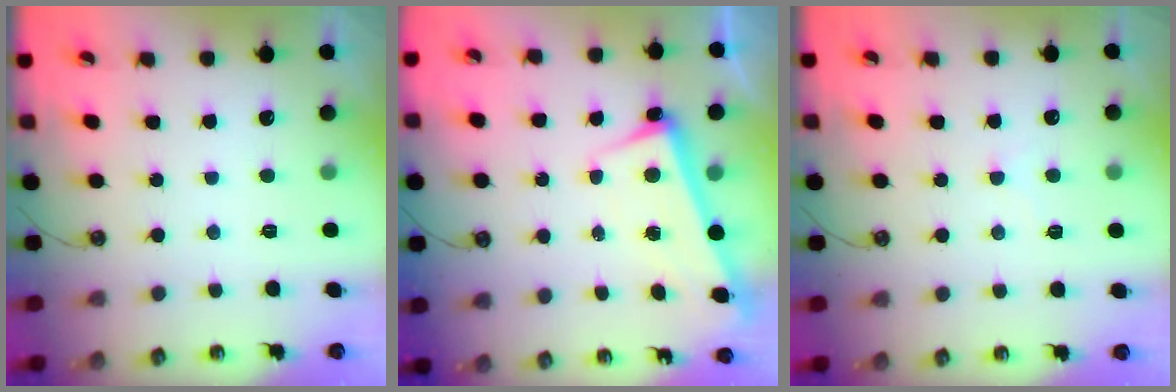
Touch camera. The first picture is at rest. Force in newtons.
{"total": 2.6, "press": 2.4, "slide": 0.9}
{"total": 1.3, "press": 1.2, "slide": 0.3}